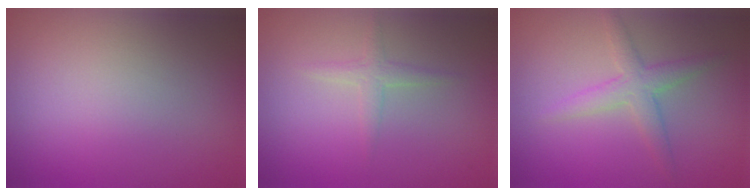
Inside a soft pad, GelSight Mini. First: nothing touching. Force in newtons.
{"total": 1.4, "press": 1.4, "slide": 0.1}
{"total": 2.8, "press": 2.8, "slide": 0.0}